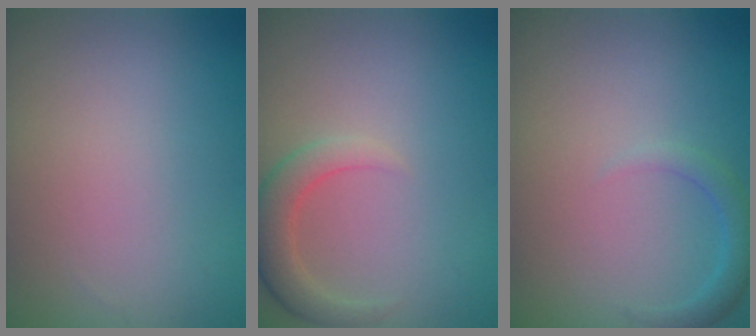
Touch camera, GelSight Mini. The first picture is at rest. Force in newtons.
{"total": 2.9, "press": 2.9, "slide": 0.4}
{"total": 1.6, "press": 1.6, "slide": 0.1}